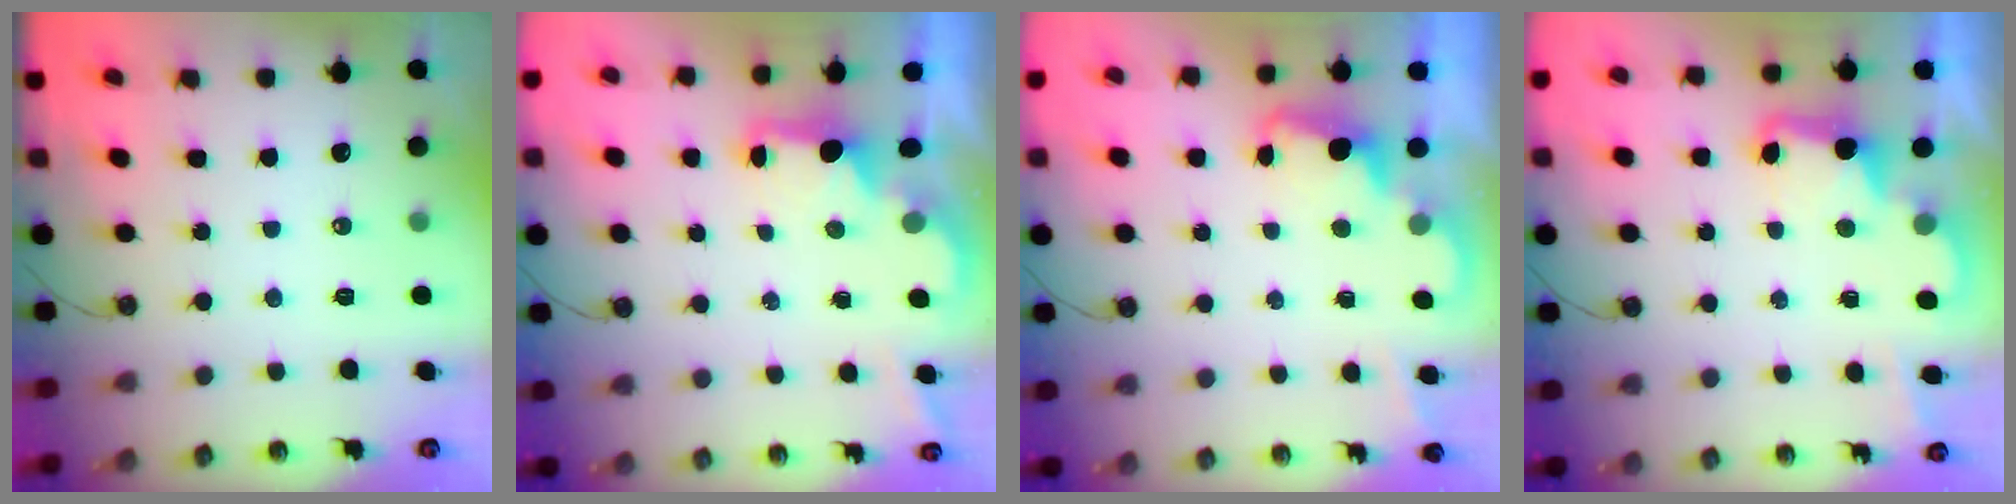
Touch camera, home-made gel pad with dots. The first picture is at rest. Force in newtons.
{"total": 1.9, "press": 1.8, "slide": 0.7}
{"total": 2.5, "press": 2.4, "slide": 0.5}
{"total": 3.3, "press": 3.2, "slide": 0.7}